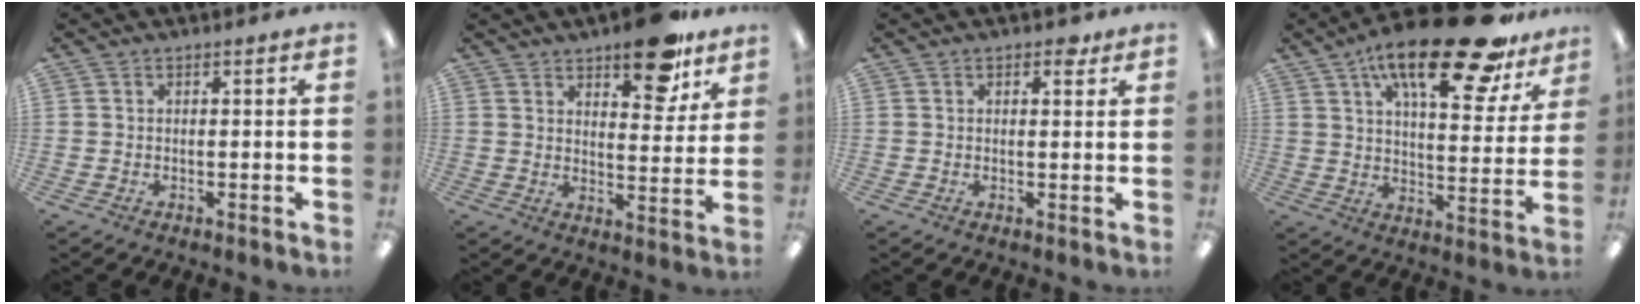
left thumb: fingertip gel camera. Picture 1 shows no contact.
{"total": 9.5, "force": [6.9, 3.9, 5.3], "torque": [-0.056, -0.036, 0.114]}
{"total": 2.8, "force": [1.5, 1.5, 1.8], "torque": [-0.015, -0.006, 0.021]}
{"total": 24.1, "force": [15.7, 7.9, 16.5], "torque": [-0.249, -0.093, 0.253]}